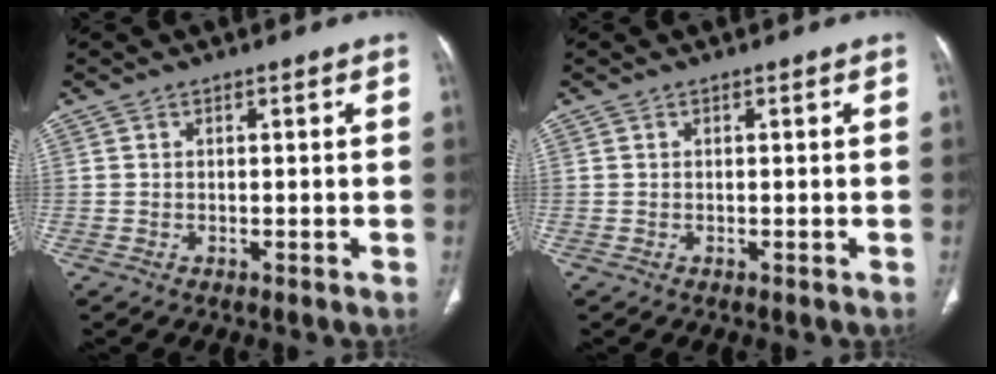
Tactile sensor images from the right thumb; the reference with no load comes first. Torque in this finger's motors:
{"motor_torque": [-0.01, 0.01, -0.13, -0.11, 0.02]}